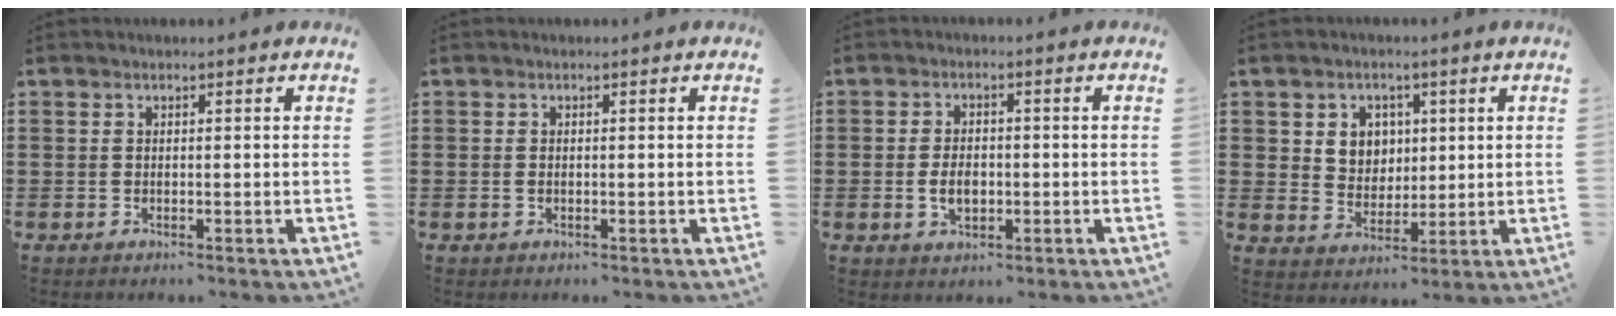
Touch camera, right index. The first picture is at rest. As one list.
[{"total": 0.6, "force": [-0.1, 0.3, 0.5], "torque": [-0.012, -0.001, -0.002]}, {"total": 3.7, "force": [-0.7, 2.3, 2.8], "torque": [-0.063, 0.001, -0.014]}, {"total": 5.2, "force": [1.7, 4.7, 1.4], "torque": [-0.035, 0.011, 0.026]}]